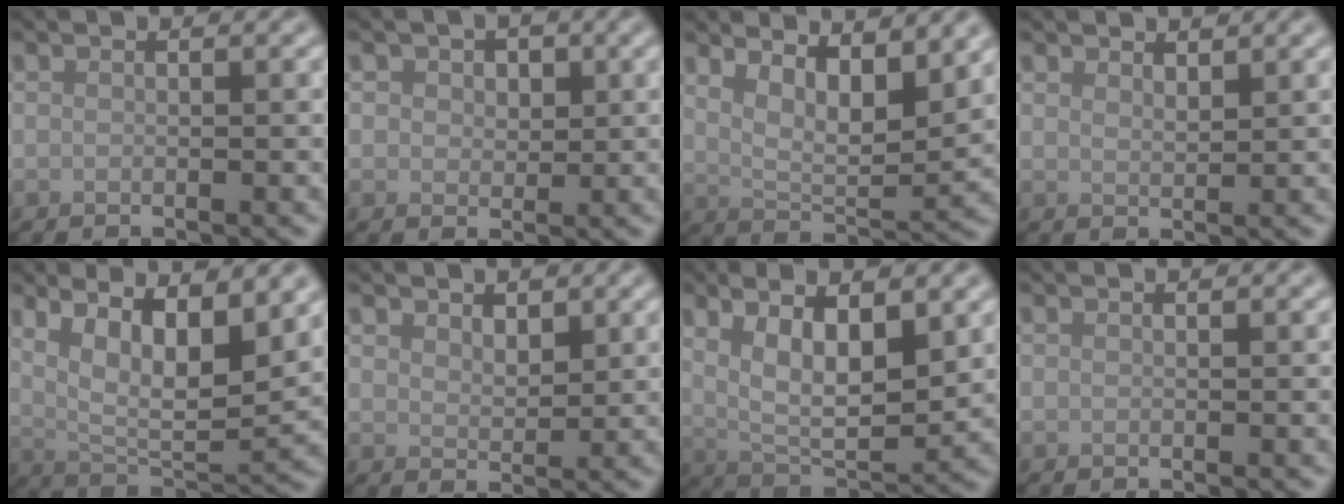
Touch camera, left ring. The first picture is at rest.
{"total": 2.6, "force": [1.0, 2.0, 1.4], "torque": [-0.021, 0.001, 0.005]}
{"total": 7.1, "force": [3.7, 2.5, 5.5], "torque": [-0.095, -0.009, 0.069]}
{"total": 1.4, "force": [1.3, 0.4, 0.5], "torque": [-0.013, 0.000, 0.024]}
{"total": 10.6, "force": [4.8, 3.6, 8.8], "torque": [-0.138, 0.005, 0.075]}
{"total": 2.3, "force": [1.4, 1.3, 1.2], "torque": [-0.023, -0.003, 0.026]}
{"total": 8.9, "force": [3.2, 3.7, 7.5], "torque": [-0.124, -0.001, 0.048]}
{"total": 0.0}